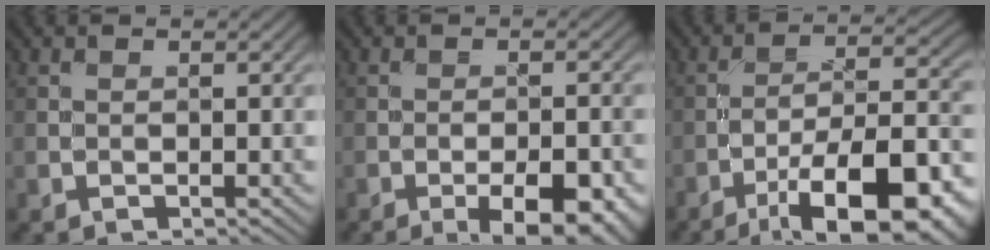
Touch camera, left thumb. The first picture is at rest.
{"total": 8.3, "force": [-4.5, 2.9, 6.4], "torque": [-0.094, 0.002, -0.050]}
{"total": 16.2, "force": [-9.4, 5.1, 12.2], "torque": [-0.173, -0.003, -0.143]}